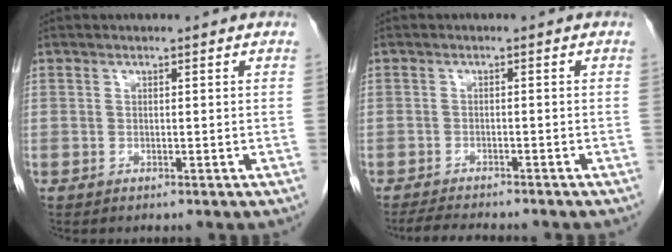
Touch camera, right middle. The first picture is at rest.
{"total": 5.8, "force": [-5.2, 0.7, 2.3], "torque": [-0.034, -0.014, -0.080]}